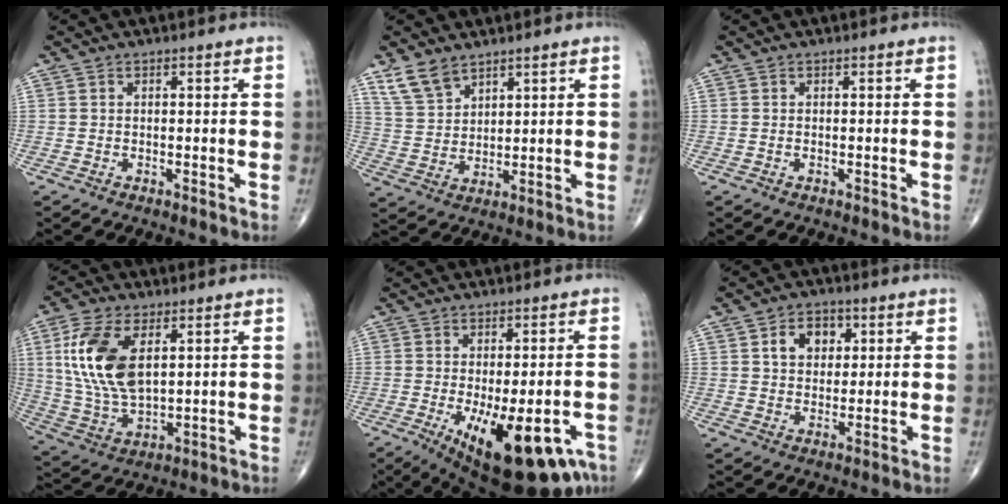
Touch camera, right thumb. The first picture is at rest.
{"total": 6.5, "force": [4.8, 3.3, 2.8], "torque": [-0.047, -0.019, 0.105]}
{"total": 0.0}
{"total": 15.3, "force": [4.4, 8.1, 12.3], "torque": [-0.249, -0.013, 0.092]}
{"total": 18.8, "force": [-8.3, 7.6, 15.1], "torque": [-0.176, -0.008, -0.102]}
{"total": 6.6, "force": [2.2, 4.9, 3.8], "torque": [-0.029, -0.004, 0.033]}